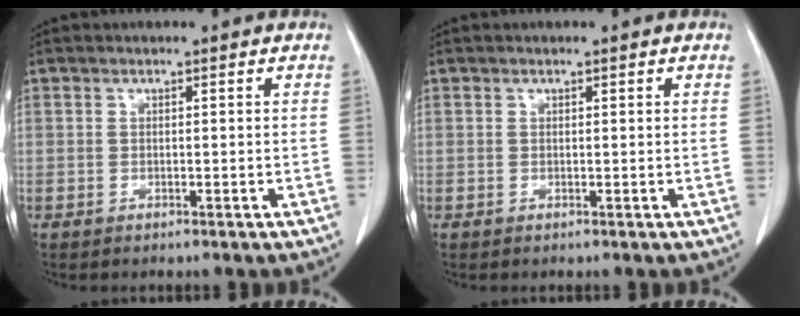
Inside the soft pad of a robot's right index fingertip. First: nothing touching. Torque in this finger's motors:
{"motor_torque": [-0.02, 0.01, 0.00, 0.01]}